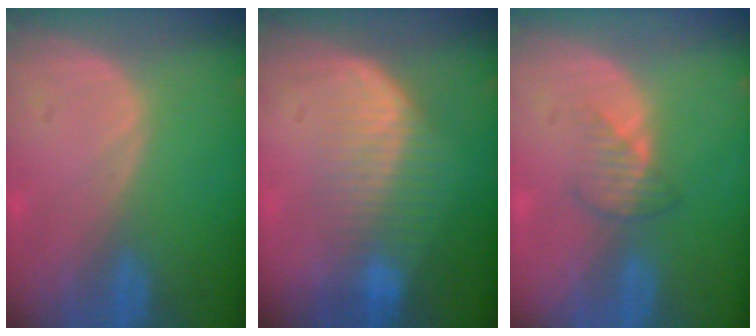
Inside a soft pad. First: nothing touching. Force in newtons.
{"total": 7.1, "press": 6.5, "slide": 2.8}
{"total": 2.5, "press": 2.5, "slide": 0.4}